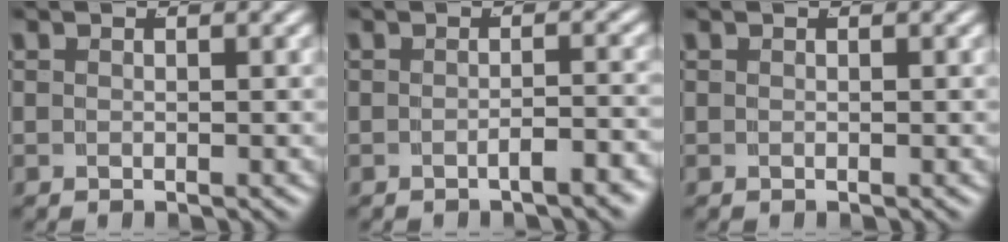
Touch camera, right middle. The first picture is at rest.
{"total": 1.8, "force": [-1.6, -0.1, 0.9], "torque": [-0.006, 0.005, -0.029]}
{"total": 0.0}